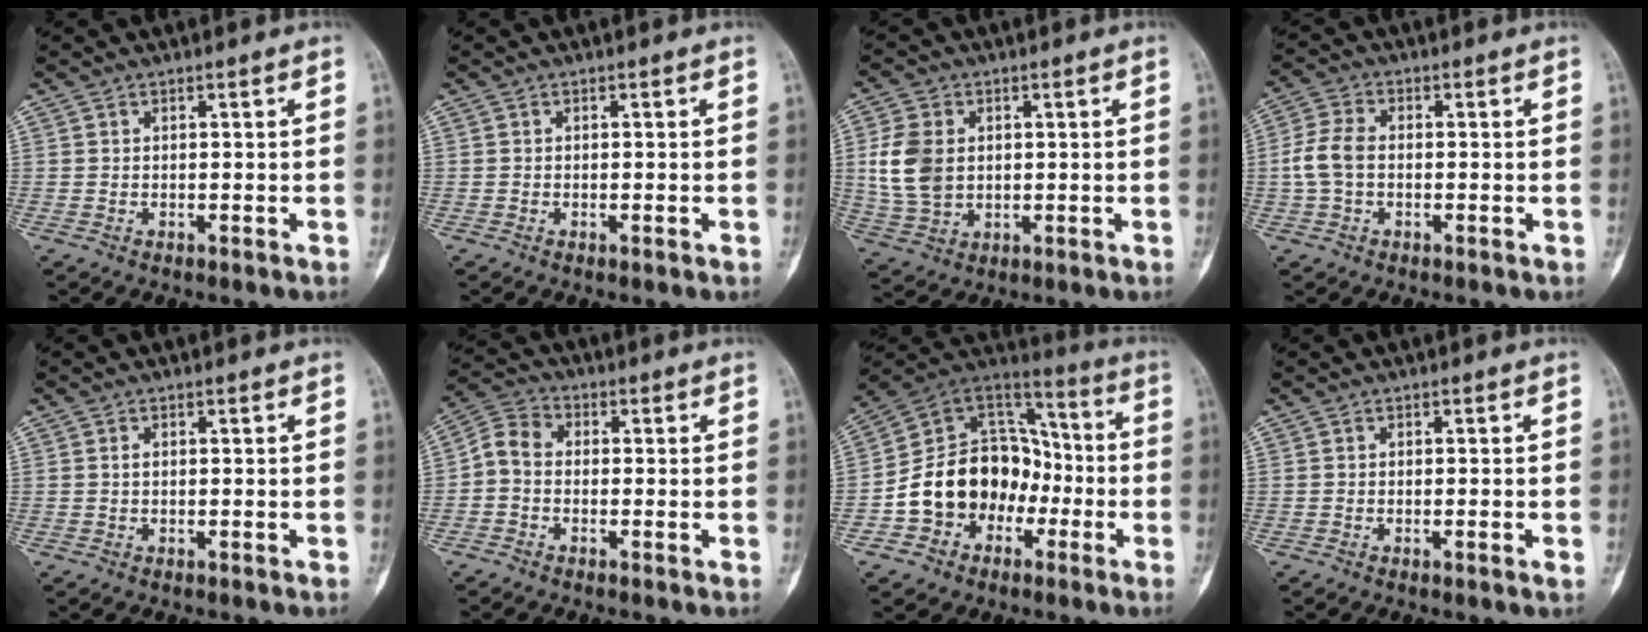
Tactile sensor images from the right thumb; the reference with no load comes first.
{"total": 0.5, "force": [-0.3, 0.0, 0.4], "torque": [-0.006, -0.002, -0.003]}
{"total": 9.6, "force": [1.2, 7.0, 6.4], "torque": [-0.124, -0.003, 0.032]}
{"total": 5.7, "force": [-0.6, 3.7, 4.3], "torque": [-0.099, 0.015, -0.017]}
{"total": 0.7, "force": [0.1, 0.4, 0.5], "torque": [-0.009, 0.001, 0.000]}
{"total": 5.3, "force": [-0.7, 4.0, 3.4], "torque": [-0.054, 0.021, -0.032]}
{"total": 17.8, "force": [-5.2, 14.3, 9.2], "torque": [-0.109, 0.077, -0.091]}
{"total": 1.2, "force": [-0.4, 0.0, 1.1], "torque": [-0.018, -0.004, -0.008]}